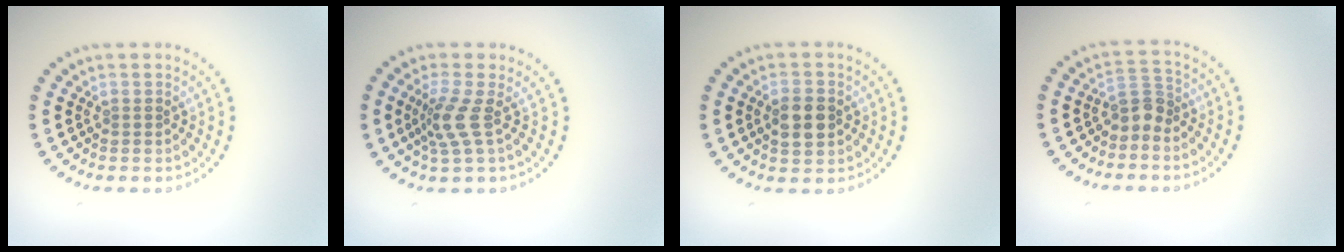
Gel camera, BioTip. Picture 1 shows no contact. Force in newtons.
{"total": 2.6, "press": 1.8, "slide": 1.9}
{"total": 3.4, "press": 3.4, "slide": 0.2}
{"total": 2.3, "press": 1.7, "slide": 1.5}